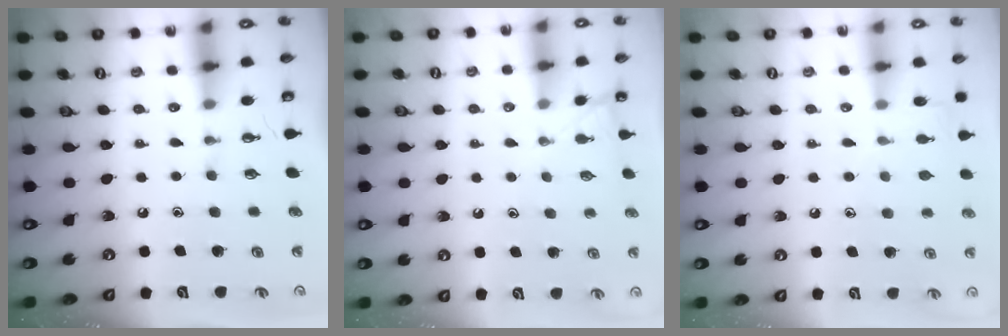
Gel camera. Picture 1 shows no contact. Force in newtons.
{"total": 2.1, "press": 2.1, "slide": 0.3}
{"total": 6.0, "press": 6.0, "slide": 0.6}